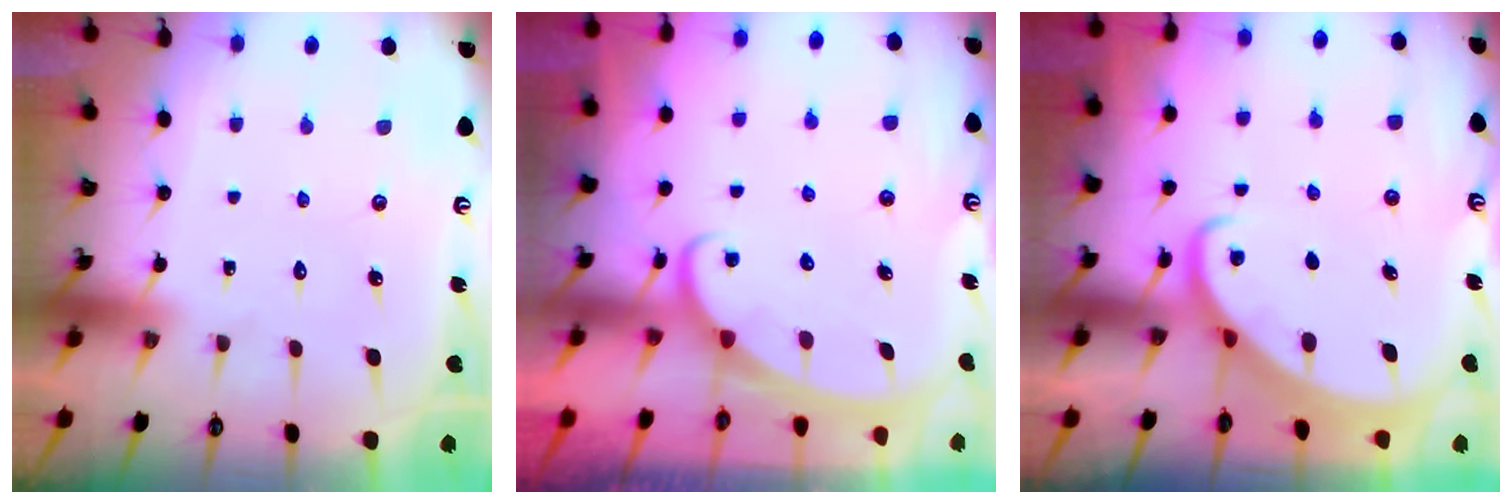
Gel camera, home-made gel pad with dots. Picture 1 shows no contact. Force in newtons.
{"total": 2.4, "press": 2.3, "slide": 0.4}
{"total": 2.7, "press": 2.7, "slide": 0.3}